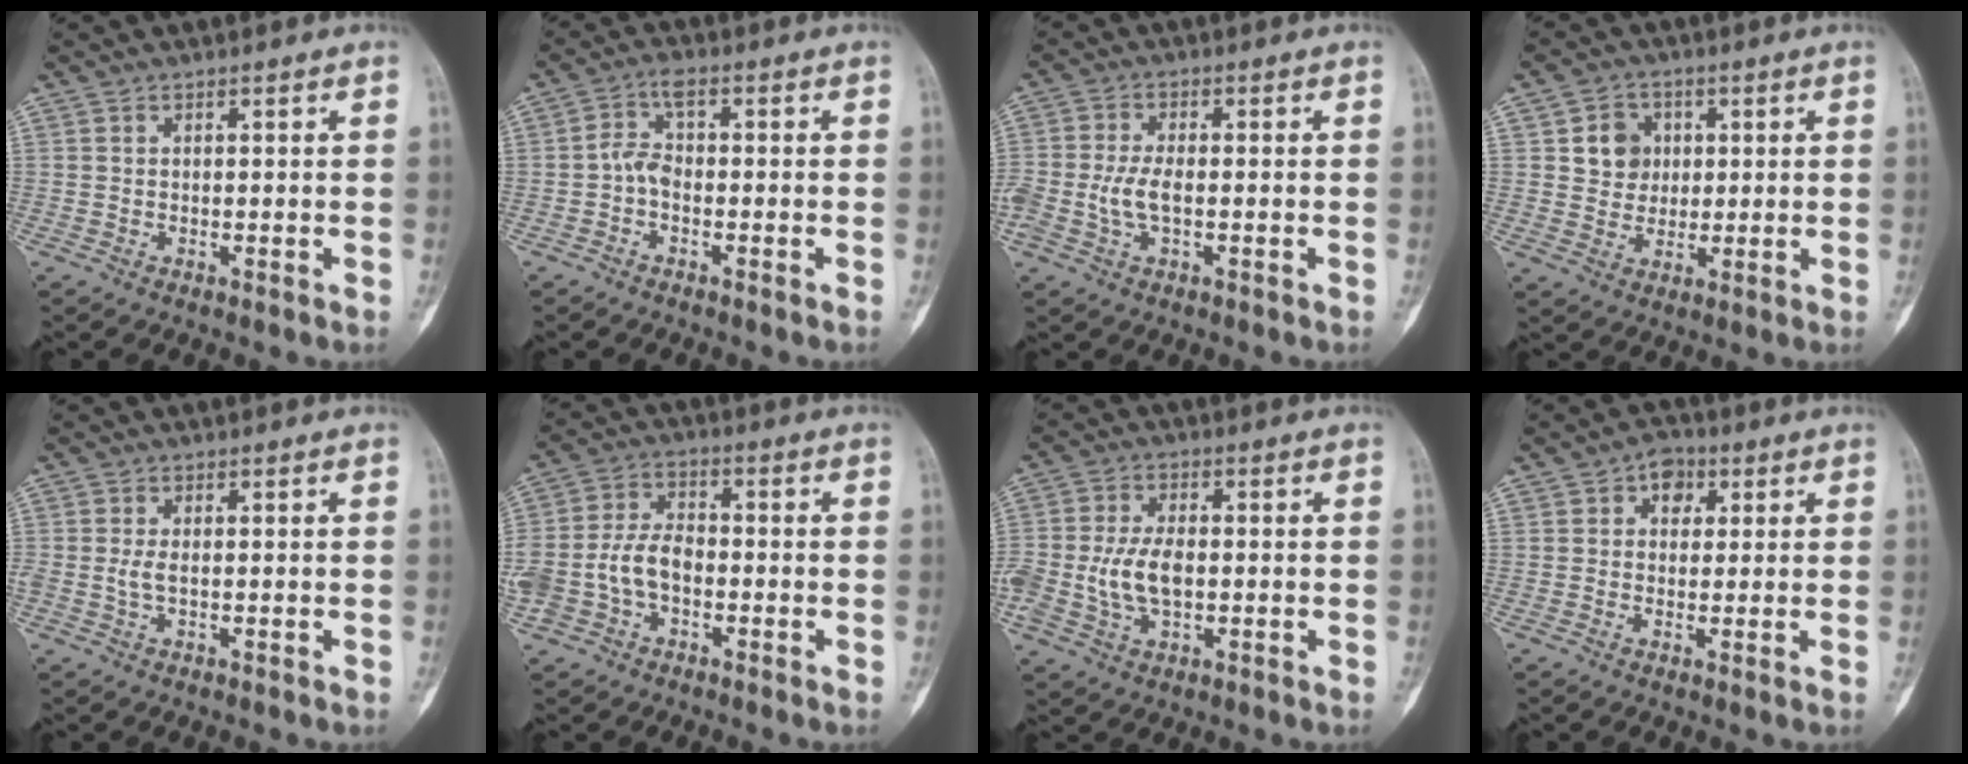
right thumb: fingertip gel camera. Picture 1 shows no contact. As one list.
[{"total": 3.8, "force": [-1.0, 2.0, 3.0], "torque": [-0.060, 0.019, -0.027]}, {"total": 5.2, "force": [-0.9, 2.6, 4.4], "torque": [-0.103, 0.010, -0.017]}, {"total": 6.5, "force": [1.5, 5.8, 2.6], "torque": [-0.009, -0.001, 0.025]}, {"total": 2.1, "force": [-0.1, 1.0, 1.8], "torque": [-0.043, 0.000, -0.001]}, {"total": 10.3, "force": [-2.5, 6.9, 7.3], "torque": [-0.154, 0.036, -0.050]}, {"total": 8.8, "force": [-0.9, 5.2, 7.0], "torque": [-0.144, 0.010, -0.016]}, {"total": 4.5, "force": [1.4, 3.5, 2.6], "torque": [-0.014, 0.006, 0.014]}]